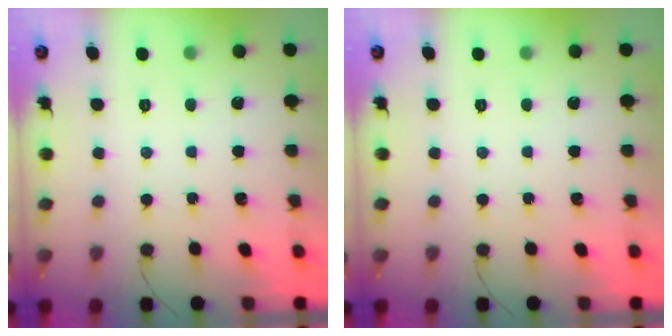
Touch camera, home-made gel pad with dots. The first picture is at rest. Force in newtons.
{"total": 0.0}